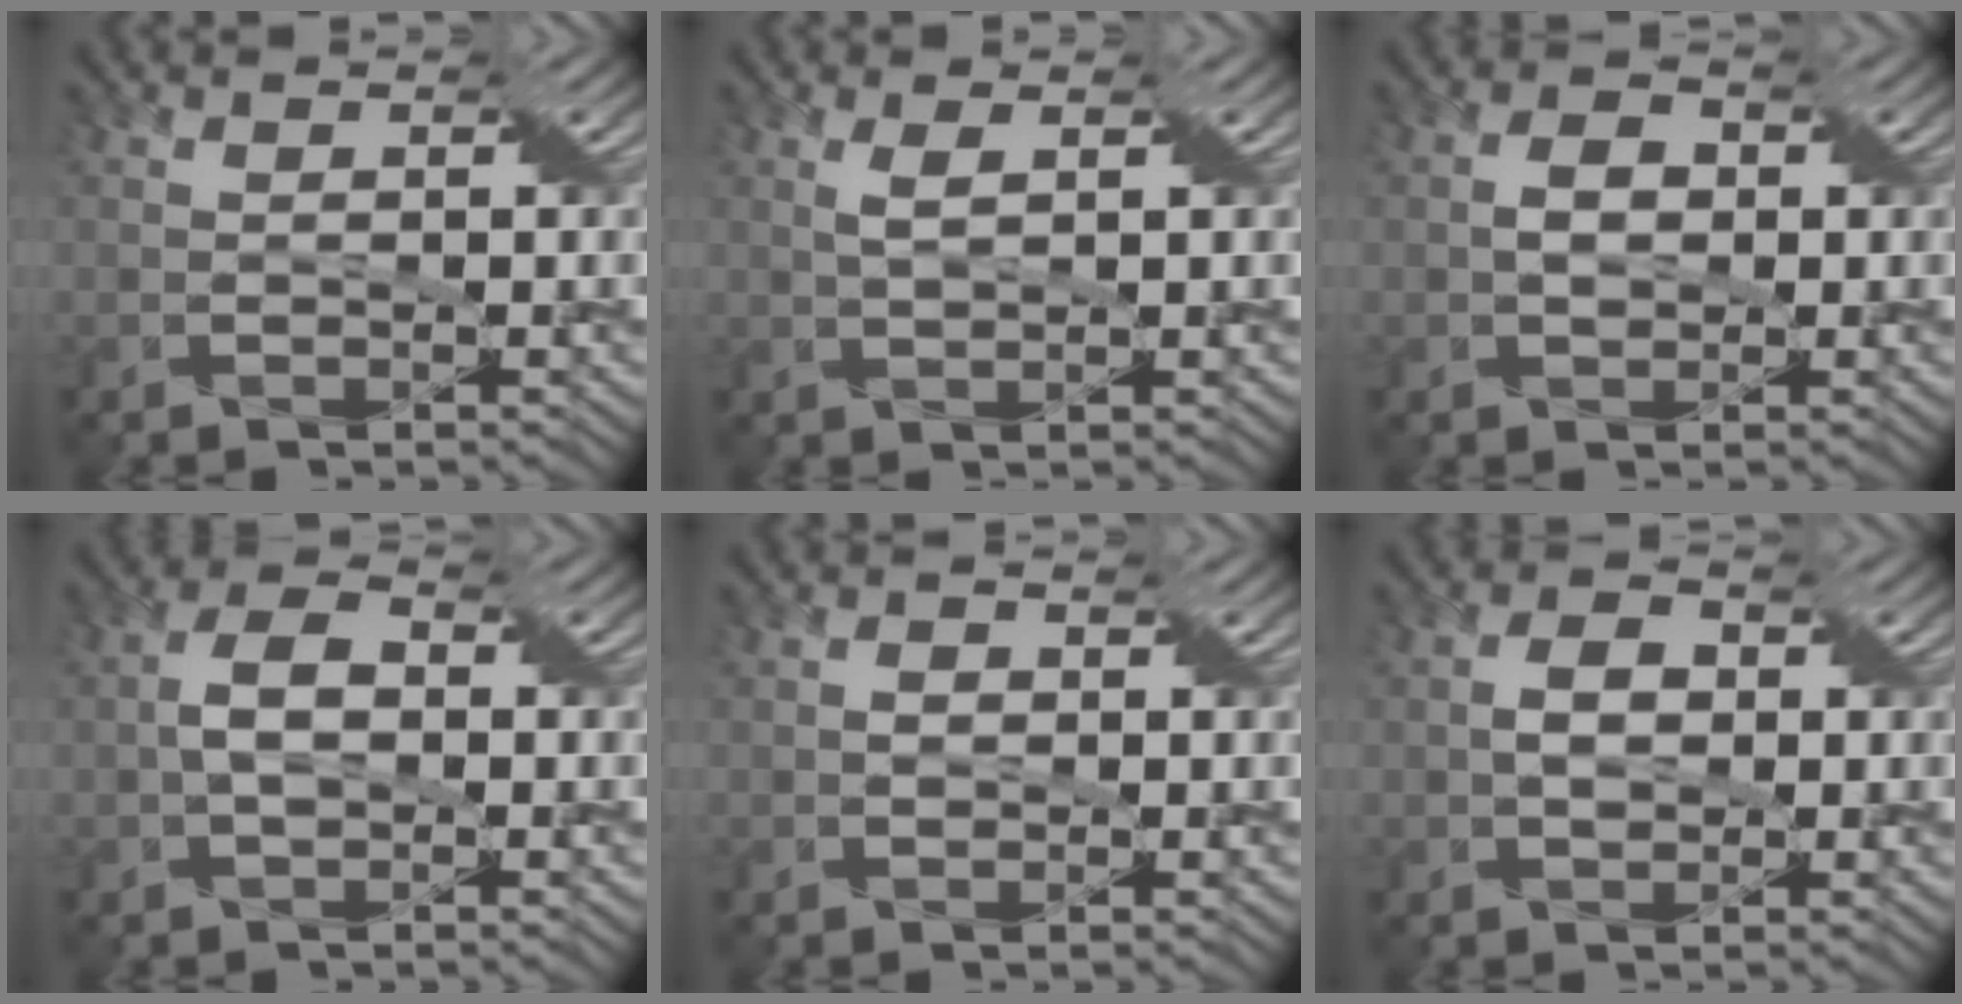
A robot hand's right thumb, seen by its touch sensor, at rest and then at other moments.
{"total": 1.8, "force": [0.8, 0.3, 1.6], "torque": [-0.041, 0.006, 0.016]}
{"total": 2.4, "force": [-0.1, 1.7, 1.7], "torque": [-0.037, 0.003, -0.003]}
{"total": 3.8, "force": [-0.3, 2.2, 3.1], "torque": [-0.066, 0.007, -0.008]}
{"total": 1.0, "force": [-0.1, 0.8, 0.6], "torque": [-0.012, 0.000, -0.005]}
{"total": 2.7, "force": [-0.1, 1.9, 2.0], "torque": [-0.044, 0.003, -0.003]}